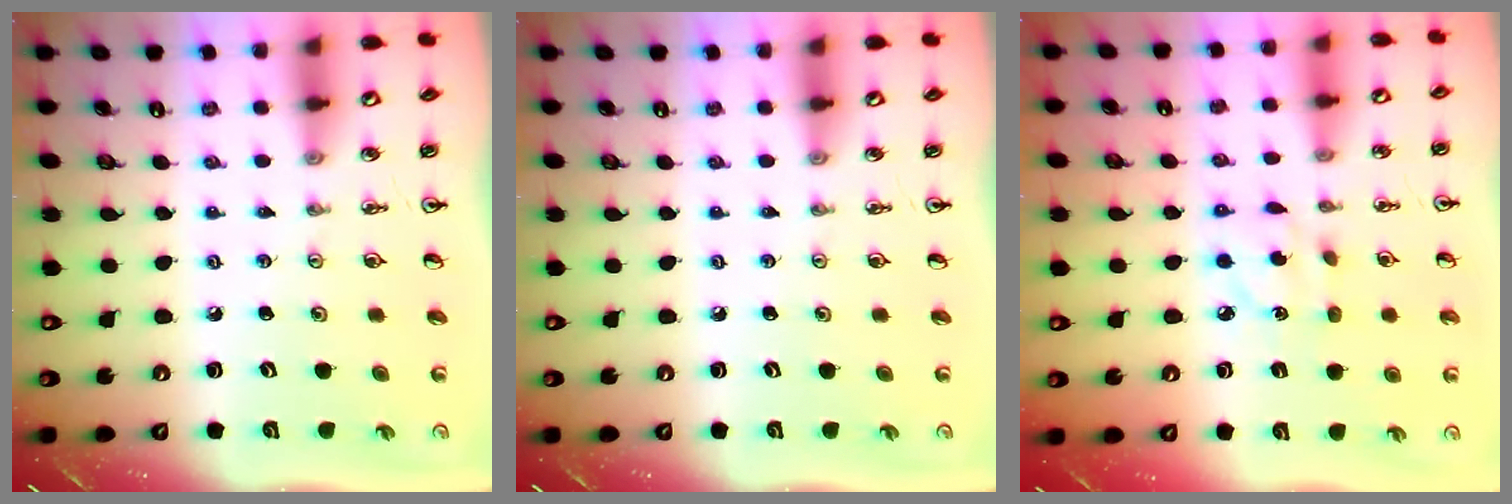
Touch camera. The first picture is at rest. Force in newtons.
{"total": 0.0}
{"total": 5.6, "press": 5.6, "slide": 0.4}